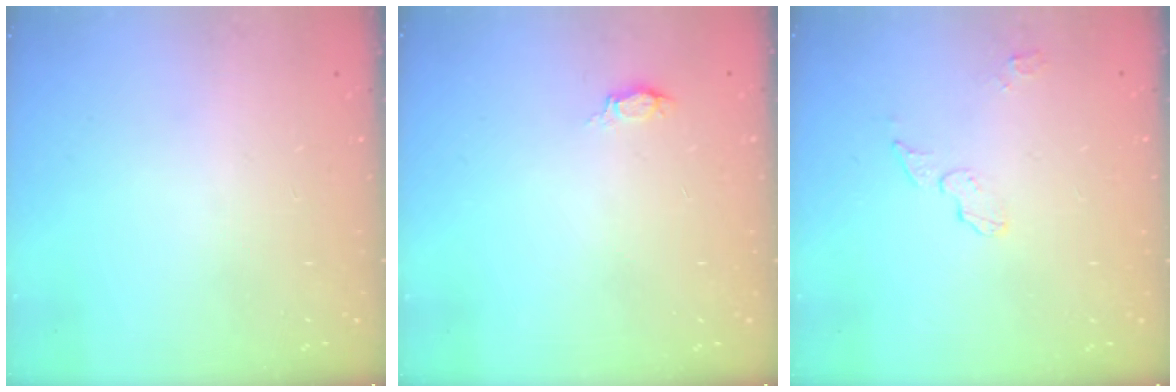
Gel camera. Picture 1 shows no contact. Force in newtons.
{"total": 4.5, "press": 4.5, "slide": 0.6}
{"total": 4.5, "press": 4.5, "slide": 0.2}